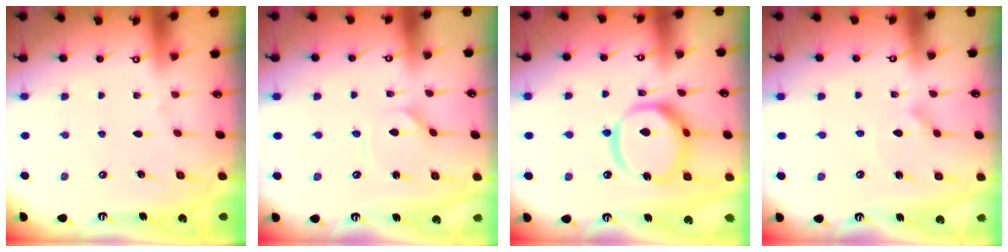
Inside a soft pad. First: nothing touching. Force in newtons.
{"total": 2.2, "press": 2.2, "slide": 0.4}
{"total": 16.1, "press": 16.0, "slide": 1.8}
{"total": 2.9, "press": 2.9, "slide": 0.3}